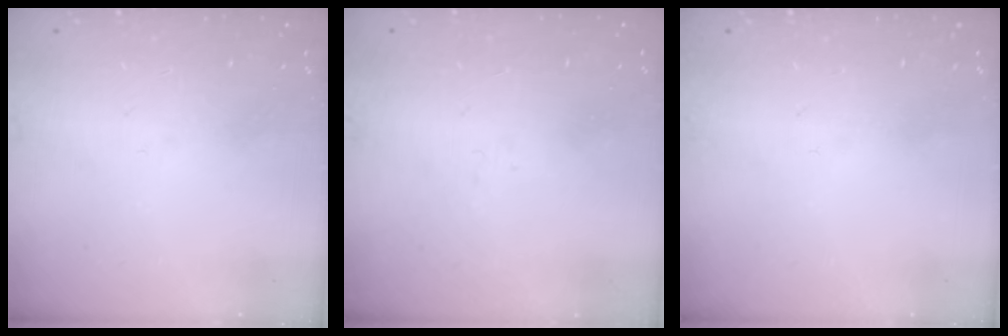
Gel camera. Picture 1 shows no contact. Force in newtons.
{"total": 1.6, "press": 1.5, "slide": 0.4}
{"total": 0.0}